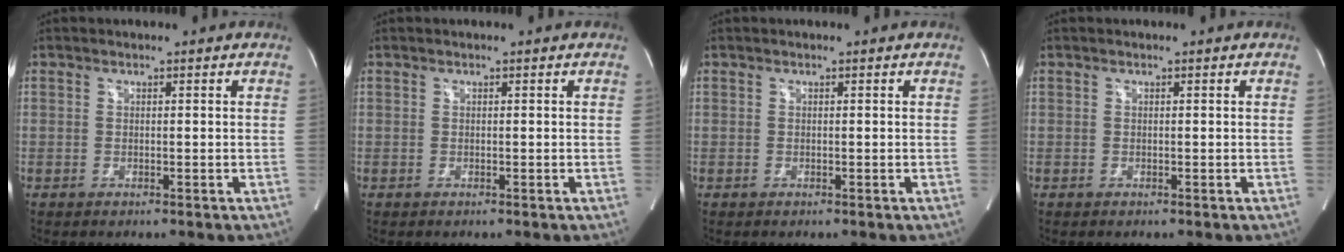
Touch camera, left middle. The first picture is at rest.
{"total": 0.0}
{"total": 0.0}
{"total": 0.0}